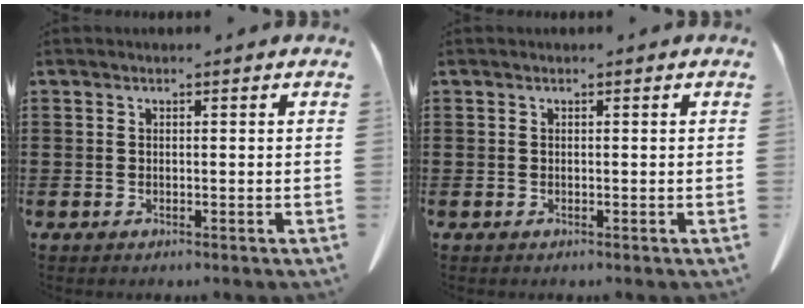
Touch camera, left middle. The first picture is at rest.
{"total": 0.0}